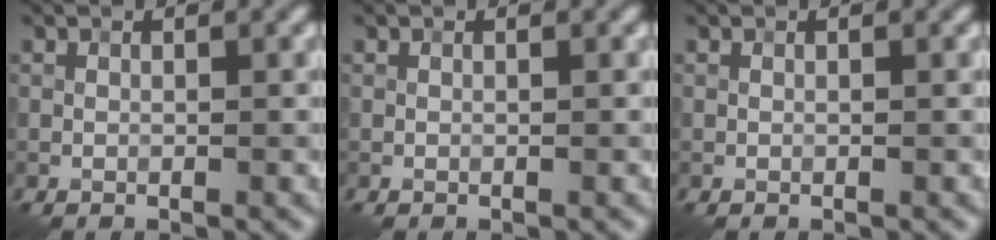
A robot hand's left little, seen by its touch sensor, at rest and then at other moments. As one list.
[{"total": 0.0}, {"total": 0.0}]